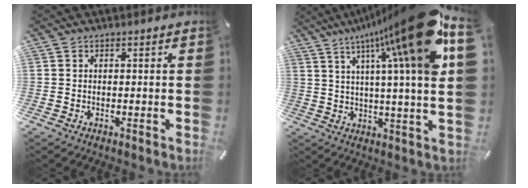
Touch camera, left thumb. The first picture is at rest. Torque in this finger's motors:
{"motor_torque": [2.54, 2.47, 2.51, -0.26, 0.90]}